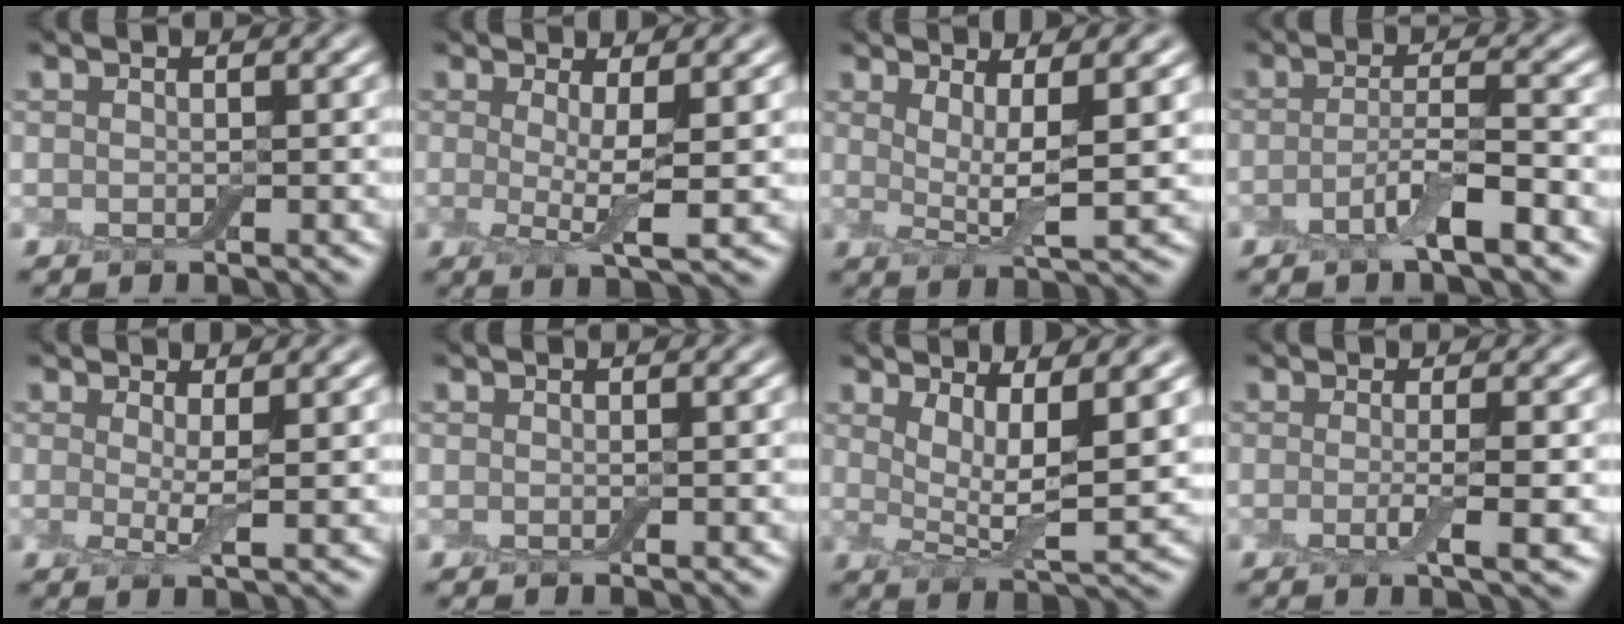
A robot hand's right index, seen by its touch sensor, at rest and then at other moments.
{"total": 3.6, "force": [0.5, 0.7, 3.4], "torque": [-0.055, -0.012, 0.008]}
{"total": 4.5, "force": [1.6, 0.9, 4.2], "torque": [-0.070, -0.006, 0.025]}
{"total": 3.8, "force": [-1.9, 0.6, 3.2], "torque": [-0.061, 0.006, -0.046]}
{"total": 2.4, "force": [0.6, 0.4, 2.3], "torque": [-0.045, -0.013, 0.008]}
{"total": 0.0}
{"total": 6.3, "force": [2.6, 1.8, 5.4], "torque": [-0.097, -0.011, 0.047]}
{"total": 2.6, "force": [-0.4, 0.5, 2.5], "torque": [-0.045, -0.009, -0.010]}